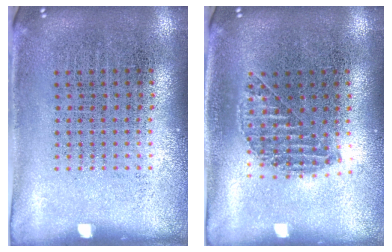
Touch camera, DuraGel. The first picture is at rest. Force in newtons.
{"total": 1.1, "press": 1.0, "slide": 0.3}